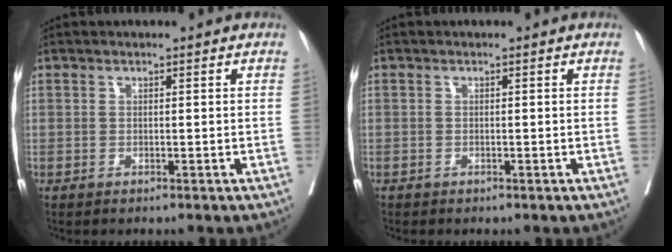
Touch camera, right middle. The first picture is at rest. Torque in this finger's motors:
{"motor_torque": [1.07, -1.07, 0.27, -0.13]}